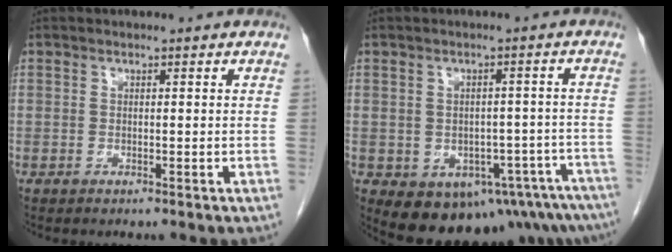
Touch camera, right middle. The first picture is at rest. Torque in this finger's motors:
{"motor_torque": [1.09, -1.05, 0.16, 0.04]}